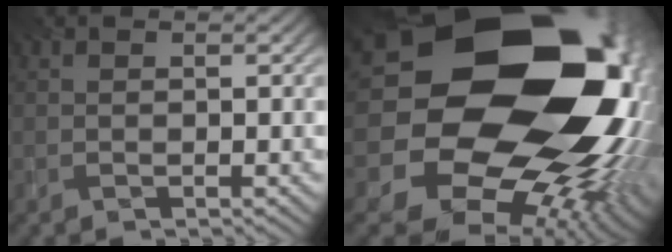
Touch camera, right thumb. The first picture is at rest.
{"total": 24.4, "force": [3.9, 19.6, 13.9], "torque": [-0.291, -0.019, 0.055]}